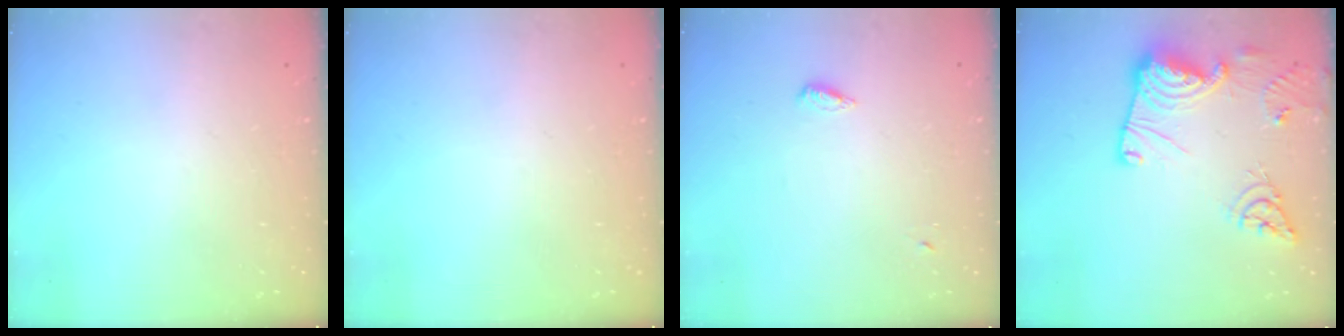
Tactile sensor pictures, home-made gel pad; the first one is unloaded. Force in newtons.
{"total": 0.0}
{"total": 3.1, "press": 3.0, "slide": 0.7}
{"total": 18.1, "press": 18.0, "slide": 1.7}